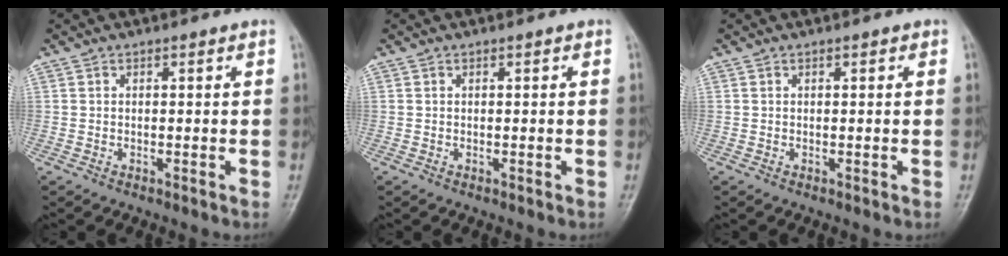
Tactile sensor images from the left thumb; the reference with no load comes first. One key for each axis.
{"total": 0.0}
{"total": 0.5, "fx": 0.2, "fy": 0.2, "fz": 0.4, "tx": -0.005, "ty": 0.001, "tz": 0.002}